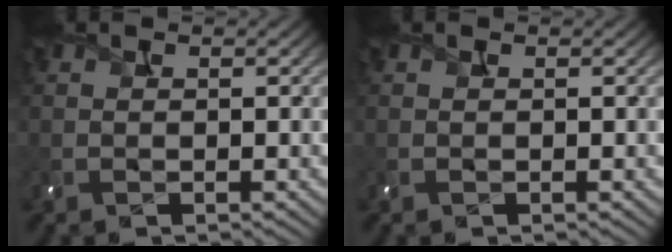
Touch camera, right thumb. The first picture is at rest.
{"total": 0.0}